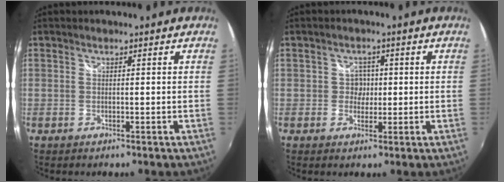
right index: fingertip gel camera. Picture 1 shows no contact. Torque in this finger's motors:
{"motor_torque": [-0.01, 0.07, 0.03, 0.01]}